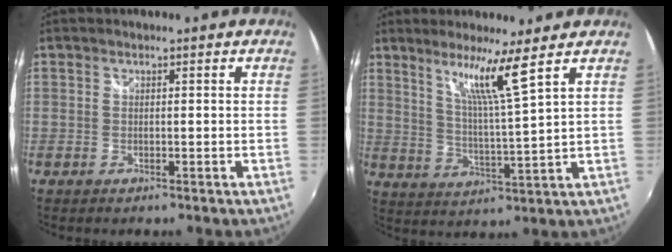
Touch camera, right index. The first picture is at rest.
{"total": 8.0, "force": [5.2, -1.8, 5.8], "torque": [-0.095, -0.006, 0.097]}